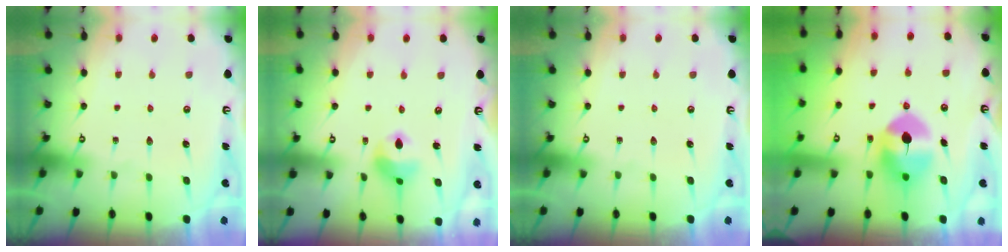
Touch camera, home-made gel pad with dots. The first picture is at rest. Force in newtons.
{"total": 8.6, "press": 8.5, "slide": 0.8}
{"total": 0.0}
{"total": 9.7, "press": 9.6, "slide": 1.5}